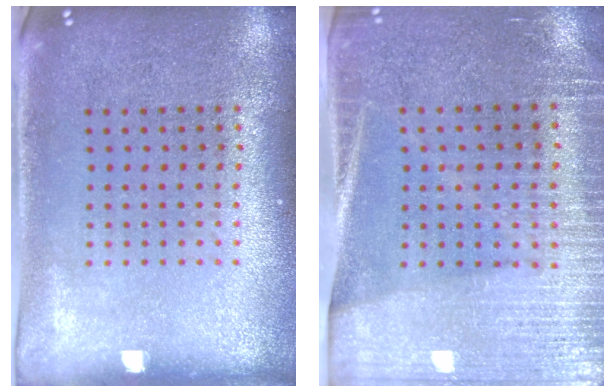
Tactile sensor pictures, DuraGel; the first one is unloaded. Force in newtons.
{"total": 3.5, "press": 3.1, "slide": 1.7}